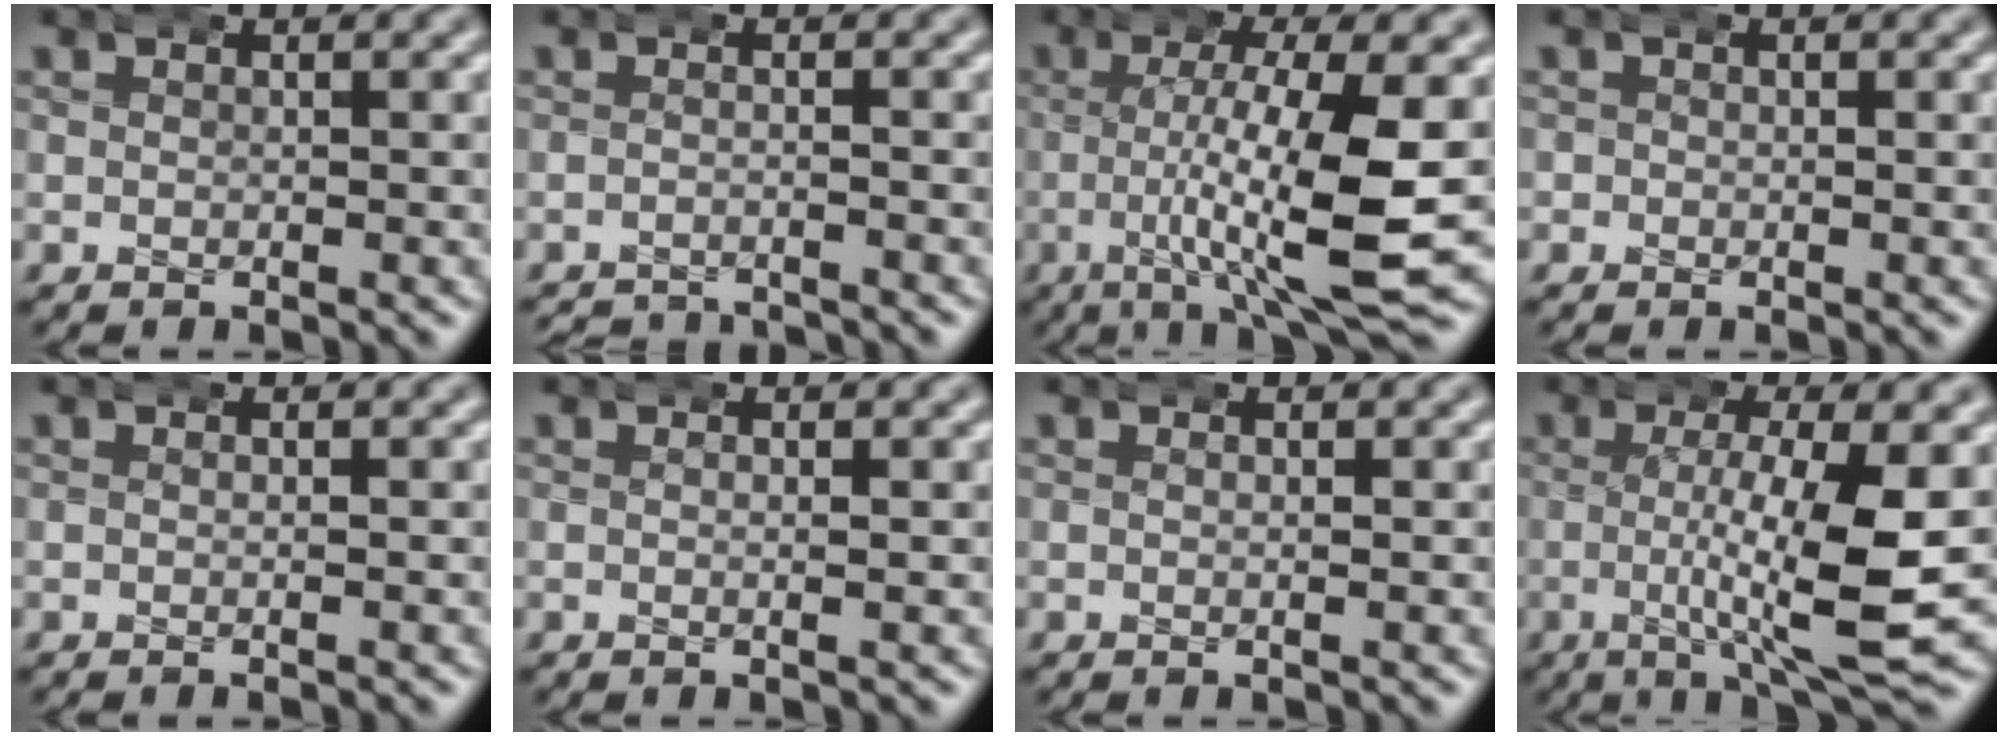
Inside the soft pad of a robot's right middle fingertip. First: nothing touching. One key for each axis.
{"total": 3.9, "fx": -3.9, "fy": -0.1, "fz": -0.1, "tx": 0.003, "ty": -0.014, "tz": -0.061}
{"total": 7.9, "fx": -1.1, "fy": 0.7, "fz": 7.8, "tx": -0.130, "ty": -0.011, "tz": -0.015}
{"total": 0.8, "fx": -0.2, "fy": 0.6, "fz": -0.5, "tx": 0.004, "ty": 0.003, "tz": -0.008}
{"total": 0.6, "fx": -0.2, "fy": -0.5, "fz": -0.3, "tx": -0.001, "ty": 0.000, "tz": -0.005}
{"total": 0.8, "fx": 0.3, "fy": -0.7, "fz": -0.1, "tx": -0.001, "ty": 0.001, "tz": 0.003}
{"total": 0.6, "fx": 0.2, "fy": -0.4, "fz": -0.3, "tx": 0.001, "ty": 0.002, "tz": 0.001}
{"total": 7.3, "fx": -0.7, "fy": 0.4, "fz": 7.3, "tx": -0.117, "ty": -0.011, "tz": -0.009}